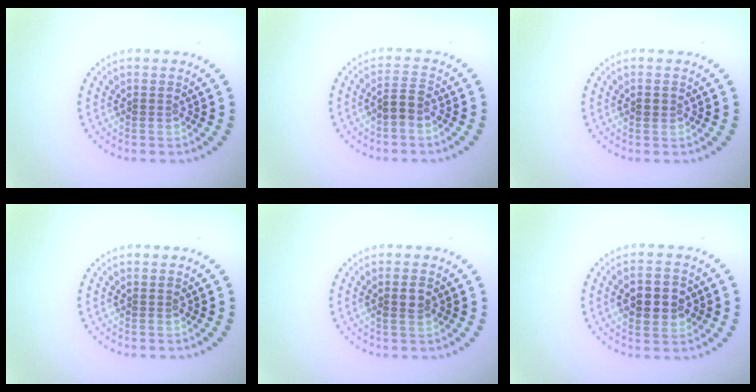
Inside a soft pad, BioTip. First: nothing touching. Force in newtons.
{"total": 1.9, "press": 1.6, "slide": 1.1}
{"total": 0.9, "press": 0.9, "slide": 0.0}
{"total": 0.0}
{"total": 1.3, "press": 1.2, "slide": 0.5}
{"total": 4.5, "press": 4.5, "slide": 0.1}